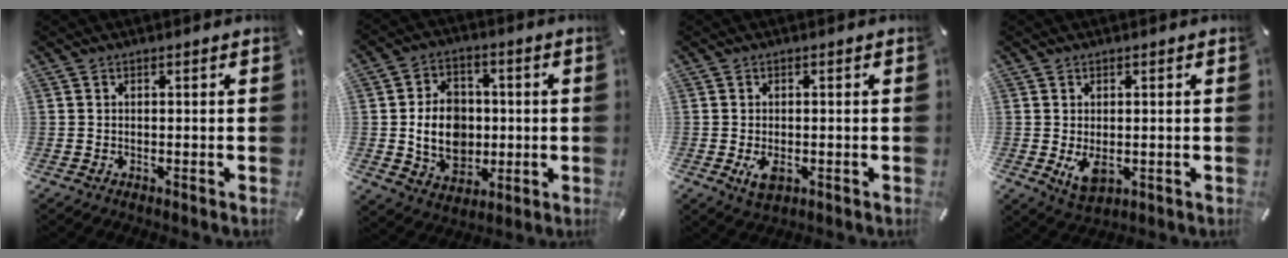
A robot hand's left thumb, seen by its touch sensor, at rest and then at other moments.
{"total": 12.1, "force": [-0.4, 10.0, 6.8], "torque": [-0.127, 0.012, -0.004]}
{"total": 3.8, "force": [-1.0, 2.2, 2.9], "torque": [-0.060, -0.005, -0.020]}
{"total": 4.9, "force": [-0.4, 3.1, 3.7], "torque": [-0.077, -0.011, -0.011]}